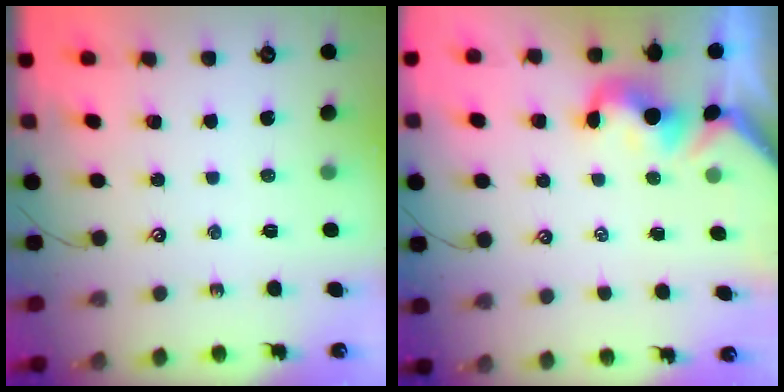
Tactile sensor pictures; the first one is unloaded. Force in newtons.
{"total": 0.9, "press": 0.9, "slide": 0.3}